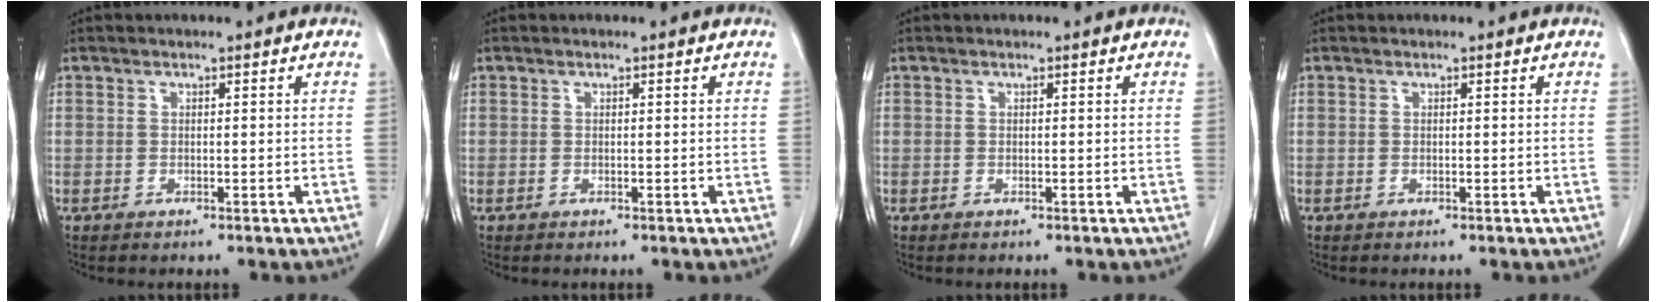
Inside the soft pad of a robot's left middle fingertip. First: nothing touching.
{"total": 0.0}
{"total": 0.0}
{"total": 0.0}